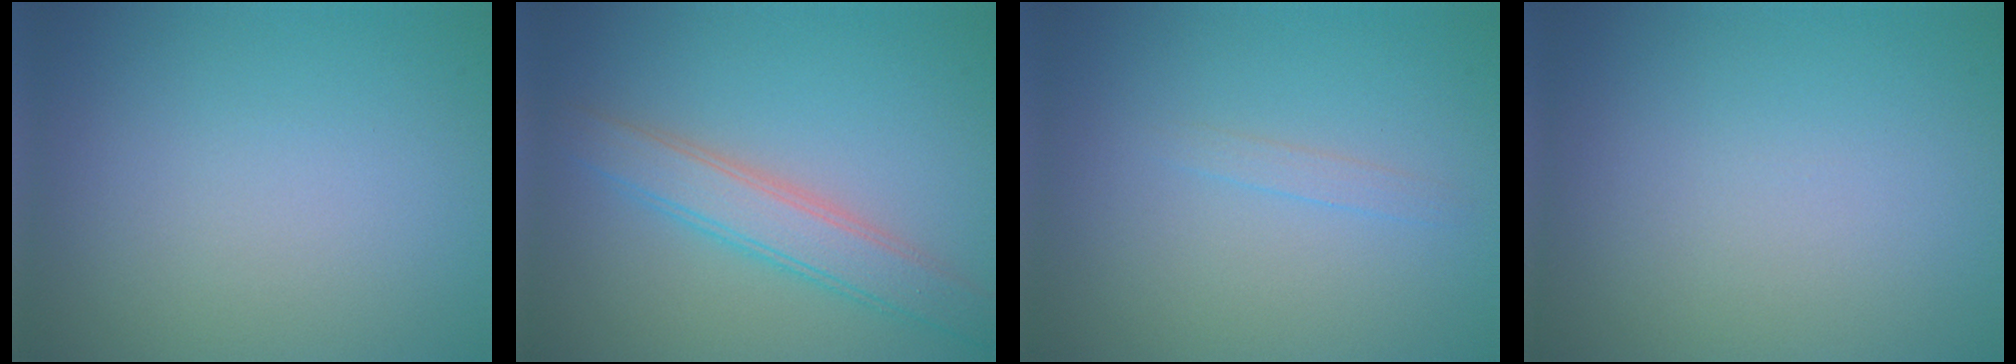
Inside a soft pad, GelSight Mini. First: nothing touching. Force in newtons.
{"total": 3.9, "press": 3.9, "slide": 0.1}
{"total": 0.8, "press": 0.8, "slide": 0.1}
{"total": 0.0}